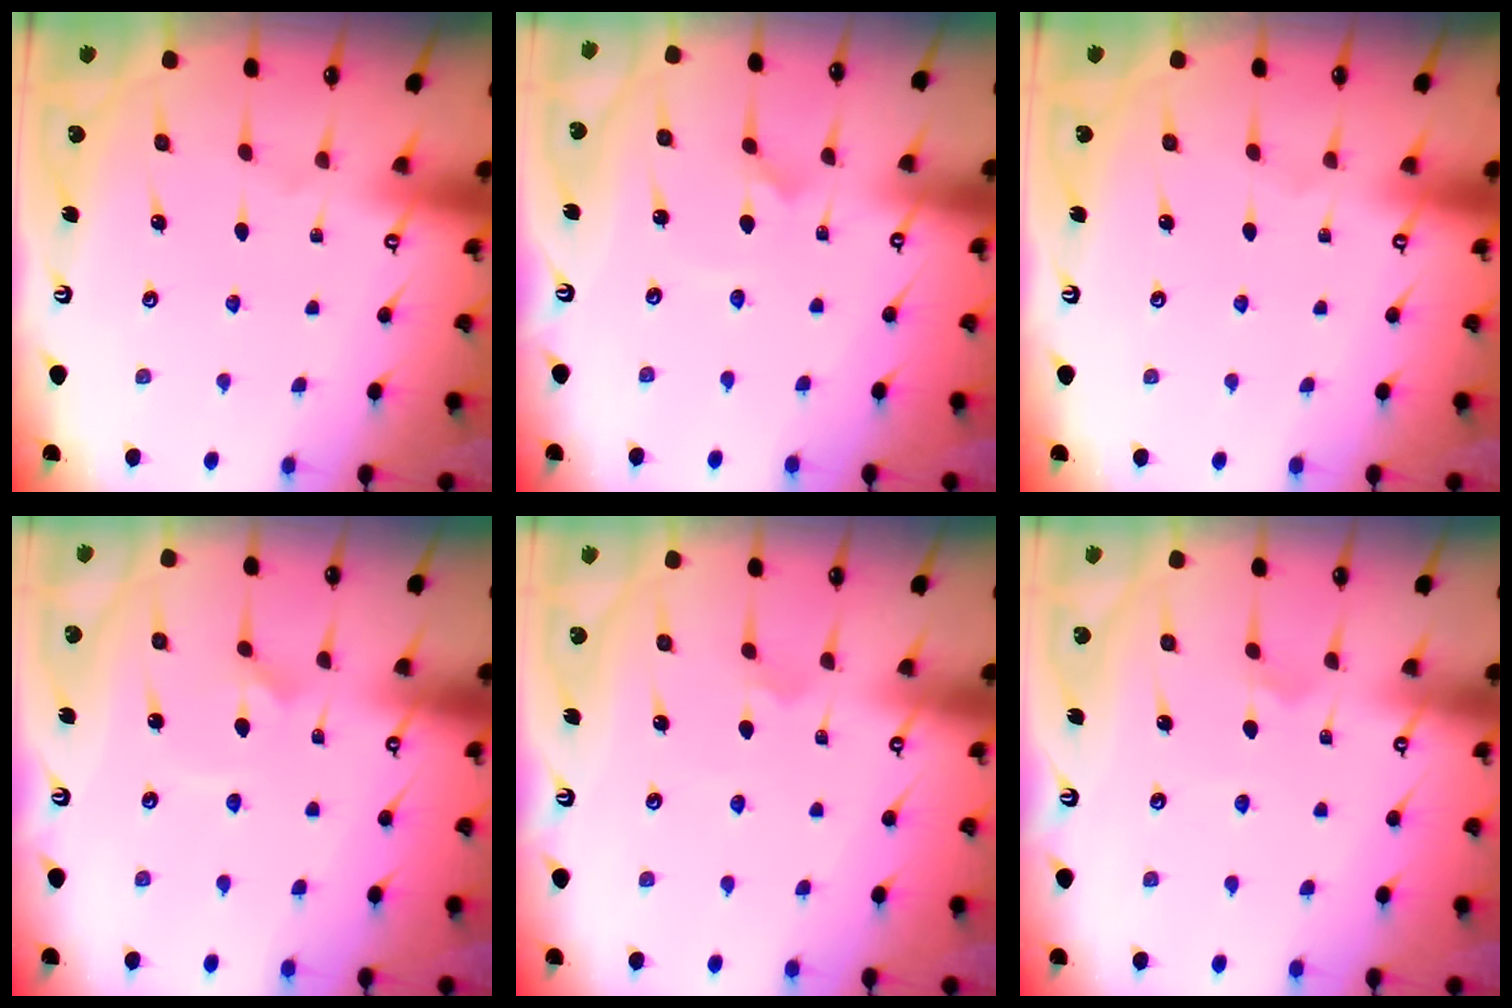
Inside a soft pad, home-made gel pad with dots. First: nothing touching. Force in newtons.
{"total": 0.0}
{"total": 0.0}
{"total": 2.9, "press": 2.9, "slide": 0.4}
{"total": 2.5, "press": 2.5, "slide": 0.2}
{"total": 2.5, "press": 2.5, "slide": 0.4}